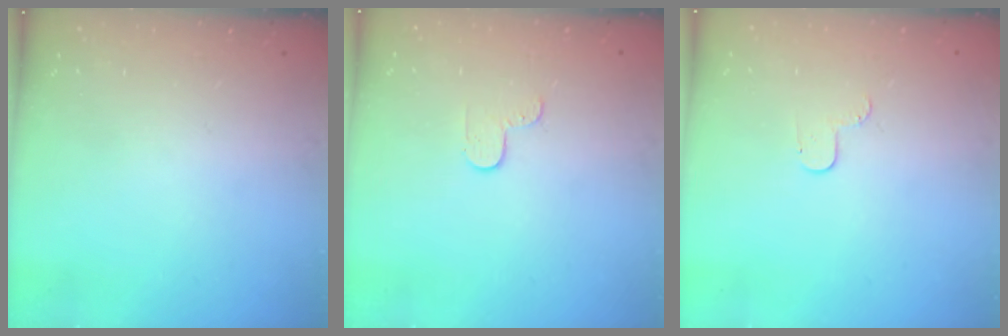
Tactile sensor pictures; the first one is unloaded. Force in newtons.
{"total": 3.7, "press": 3.6, "slide": 0.3}
{"total": 4.0, "press": 4.0, "slide": 0.4}